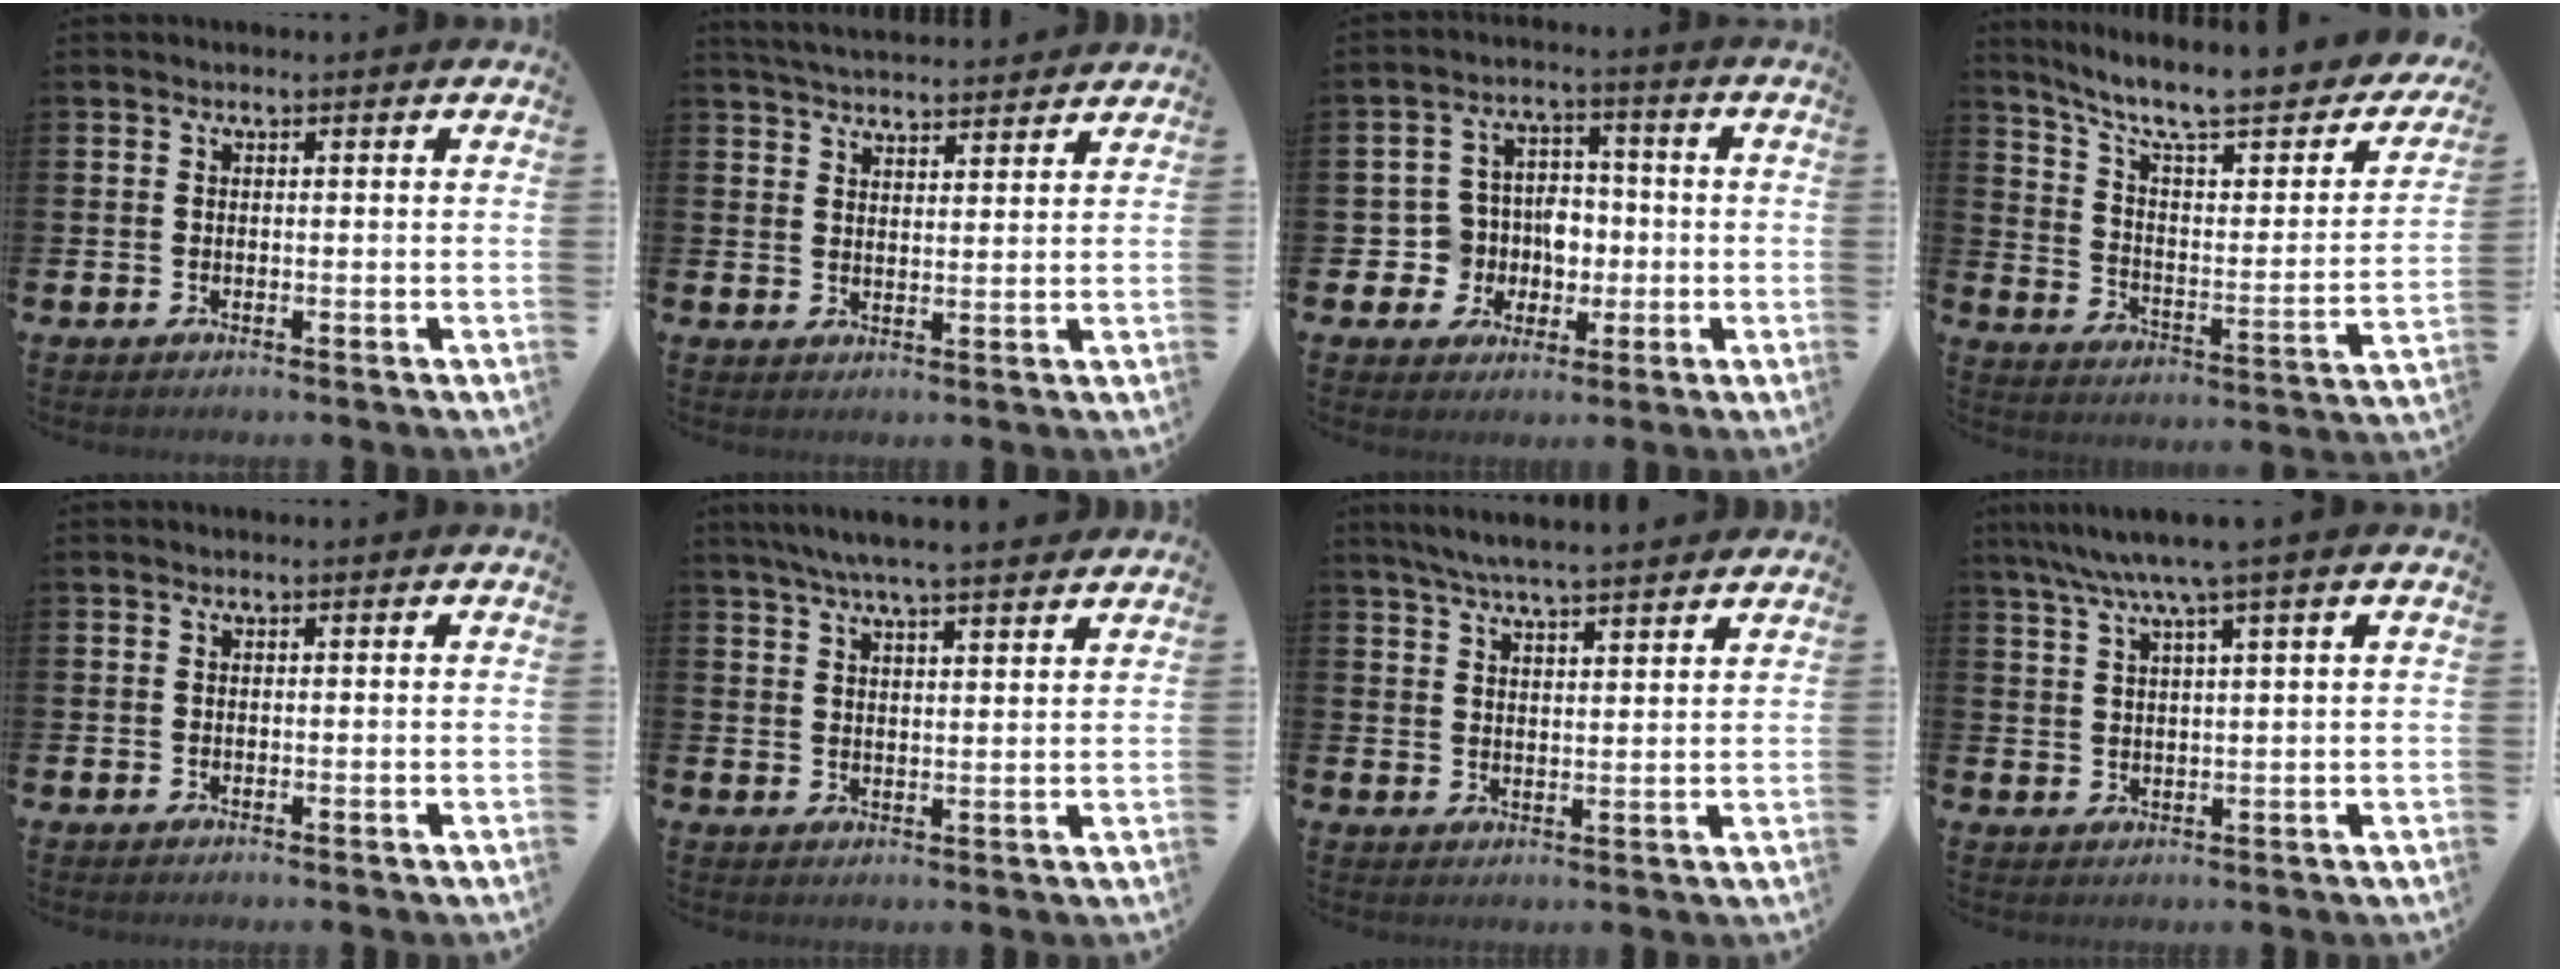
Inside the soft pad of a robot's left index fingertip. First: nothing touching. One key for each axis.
{"total": 4.4, "fx": 4.4, "fy": 0.3, "fz": 0.1, "tx": -0.011, "ty": -0.025, "tz": 0.080}
{"total": 6.4, "fx": -0.6, "fy": 6.2, "fz": 1.5, "tx": -0.039, "ty": 0.005, "tz": -0.014}
{"total": 9.6, "fx": 7.6, "fy": 2.5, "fz": 5.3, "tx": -0.119, "ty": -0.060, "tz": 0.121}
{"total": 0.0}
{"total": 6.1, "fx": 5.8, "fy": 0.1, "fz": 2.0, "tx": -0.050, "ty": -0.022, "tz": 0.104}
{"total": 5.6, "fx": 5.4, "fy": -0.1, "fz": 1.4, "tx": -0.045, "ty": -0.024, "tz": 0.098}
{"total": 5.5, "fx": 4.3, "fy": -0.1, "fz": 3.5, "tx": -0.081, "ty": -0.010, "tz": 0.074}